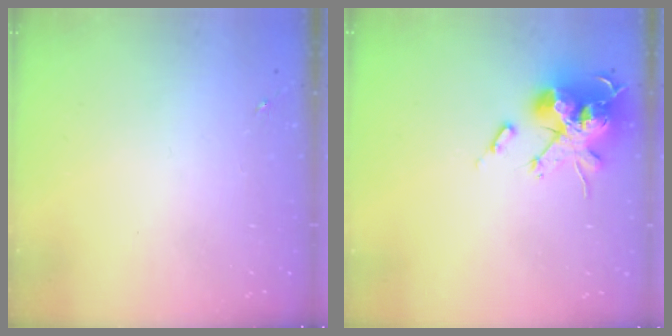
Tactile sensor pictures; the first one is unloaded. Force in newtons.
{"total": 19.6, "press": 19.6, "slide": 0.1}